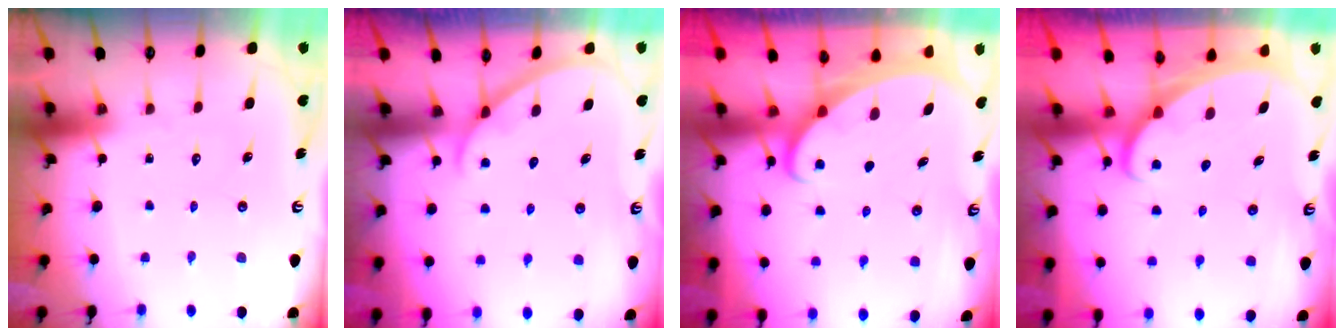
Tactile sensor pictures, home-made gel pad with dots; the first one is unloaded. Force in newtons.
{"total": 2.0, "press": 2.0, "slide": 0.1}
{"total": 2.2, "press": 2.2, "slide": 0.3}
{"total": 2.0, "press": 2.0, "slide": 0.1}